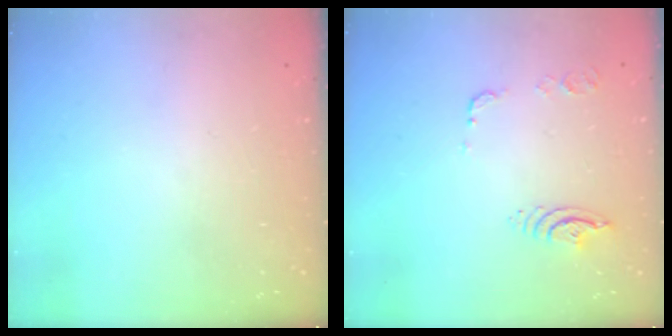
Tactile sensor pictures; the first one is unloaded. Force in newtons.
{"total": 9.4, "press": 9.4, "slide": 1.1}